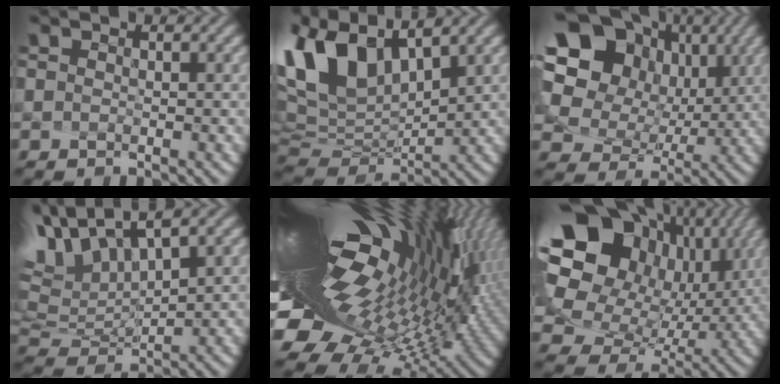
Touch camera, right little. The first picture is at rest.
{"total": 10.8, "force": [5.9, 5.1, 7.5], "torque": [-0.186, 0.006, 0.130]}
{"total": 15.1, "force": [4.1, 12.3, 7.8], "torque": [-0.199, 0.025, 0.087]}
{"total": 7.5, "force": [4.8, 2.3, 5.4], "torque": [-0.141, 0.004, 0.113]}
{"total": 19.8, "force": [3.7, 8.6, 17.4], "torque": [-0.324, -0.025, 0.069]}
{"total": 17.9, "force": [5.9, 13.5, 10.2], "torque": [-0.256, 0.011, 0.147]}